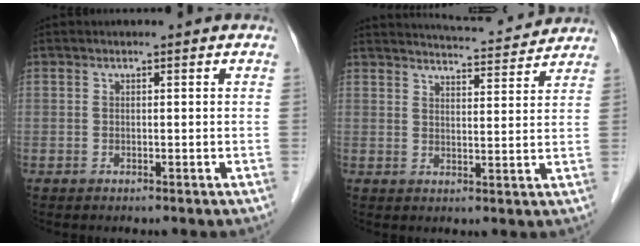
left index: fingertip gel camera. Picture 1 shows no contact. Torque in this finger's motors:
{"motor_torque": [0.96, -1.04, 0.07, -0.01]}